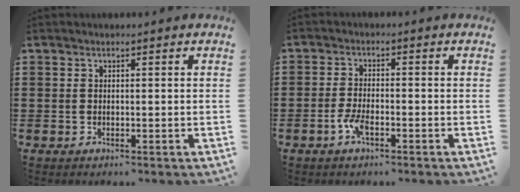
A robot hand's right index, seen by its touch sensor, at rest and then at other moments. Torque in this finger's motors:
{"motor_torque": [1.08, 1.06, 0.05, 0.08]}